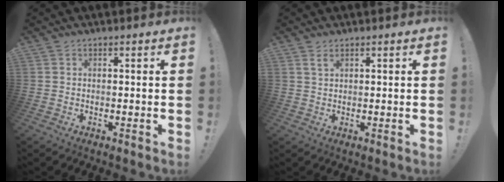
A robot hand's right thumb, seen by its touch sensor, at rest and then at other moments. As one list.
[{"total": 1.9, "force": [1.1, 0.4, 1.4], "torque": [-0.027, -0.001, 0.019]}]